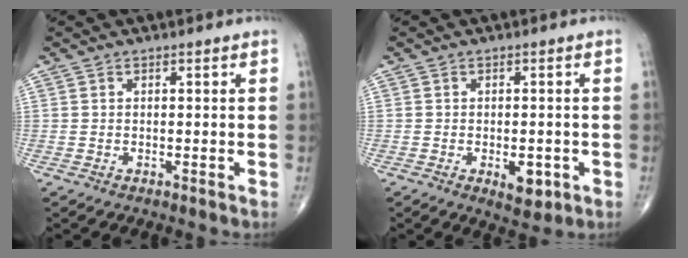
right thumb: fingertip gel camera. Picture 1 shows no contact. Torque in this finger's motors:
{"motor_torque": [1.54, 0.72, 0.44, -0.58, 0.16]}